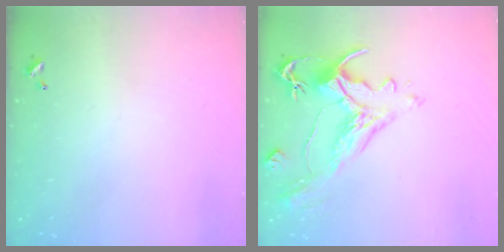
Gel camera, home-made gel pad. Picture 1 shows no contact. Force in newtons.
{"total": 1.7, "press": 0.9, "slide": 1.5}